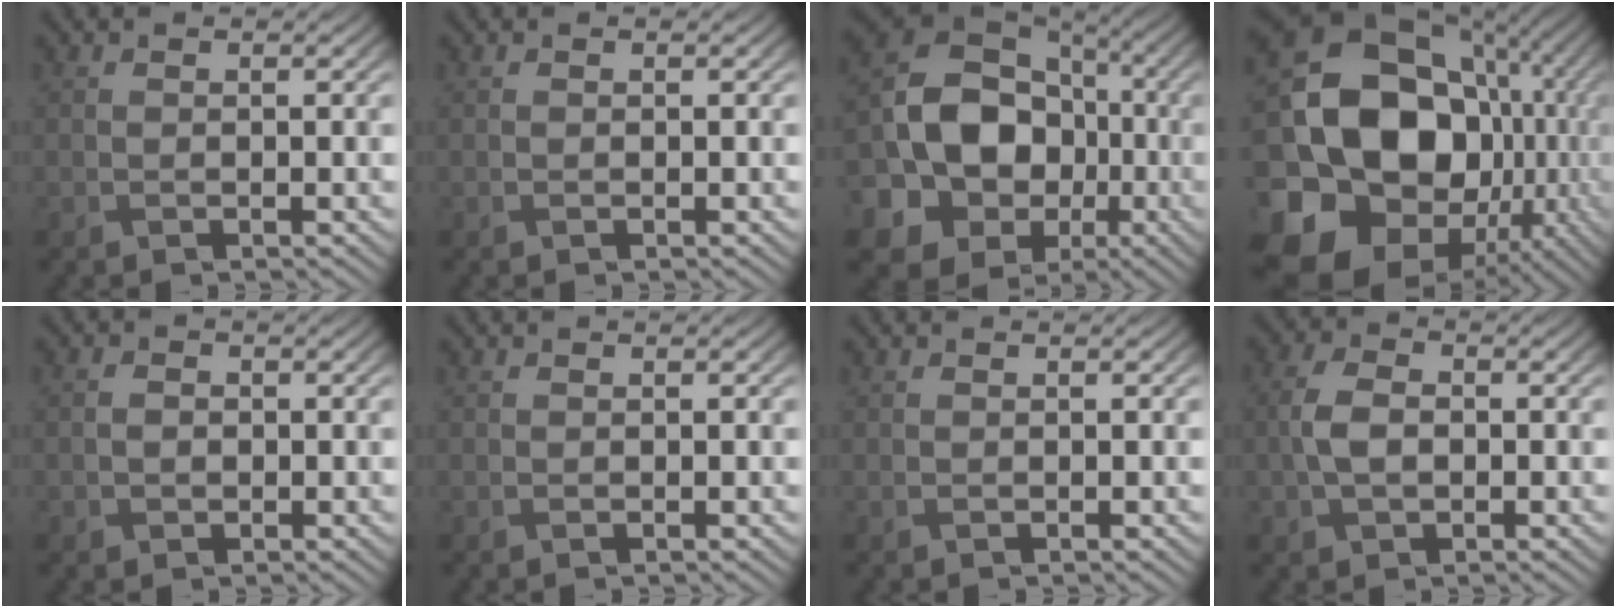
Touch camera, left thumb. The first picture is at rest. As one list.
[{"total": 0.0}, {"total": 18.6, "force": [-3.1, 15.8, 9.5], "torque": [-0.226, -0.025, -0.071]}, {"total": 23.6, "force": [-3.2, 19.1, 13.5], "torque": [-0.298, -0.016, -0.077]}, {"total": 1.5, "force": [-0.3, 1.3, 0.6], "torque": [-0.013, -0.004, -0.007]}, {"total": 0.0}, {"total": 0.0}, {"total": 4.6, "force": [-0.4, 3.2, 3.3], "torque": [-0.080, 0.001, -0.011]}]